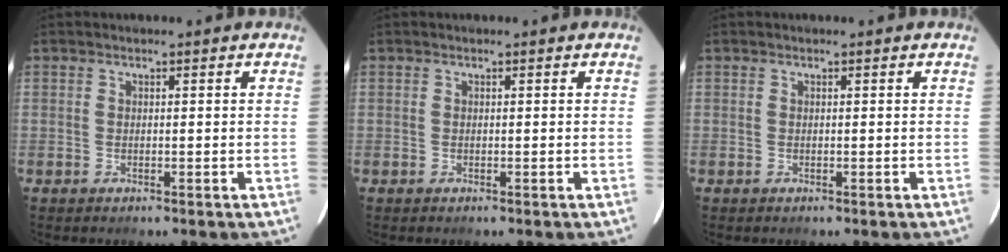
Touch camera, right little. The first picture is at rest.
{"total": 0.0}
{"total": 0.0}